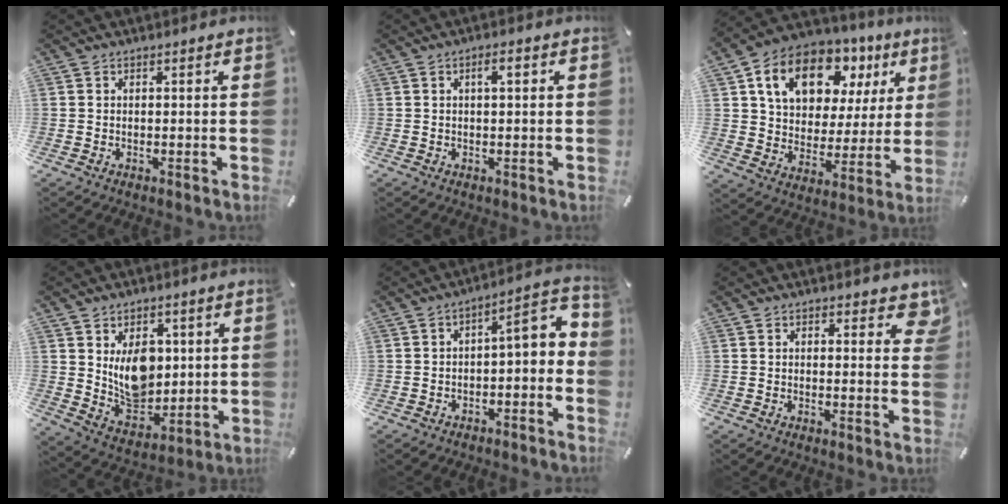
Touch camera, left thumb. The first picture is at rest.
{"total": 2.9, "force": [0.8, 0.9, 2.6], "torque": [-0.036, 0.002, 0.007]}
{"total": 16.8, "force": [9.4, 10.6, 9.0], "torque": [-0.168, -0.036, 0.168]}
{"total": 11.6, "force": [3.5, 8.8, 6.8], "torque": [-0.109, -0.018, 0.068]}
{"total": 5.4, "force": [-1.2, 2.5, 4.6], "torque": [-0.061, -0.011, -0.033]}
{"total": 4.2, "force": [2.3, 2.3, 2.6], "torque": [-0.022, -0.007, 0.037]}